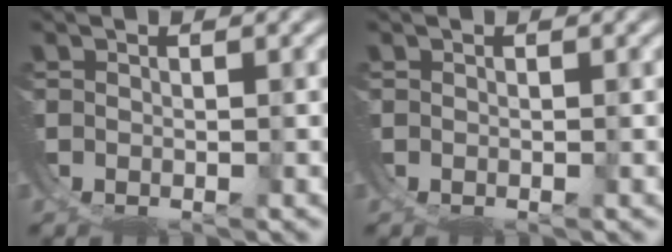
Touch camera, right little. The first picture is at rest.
{"total": 0.0}